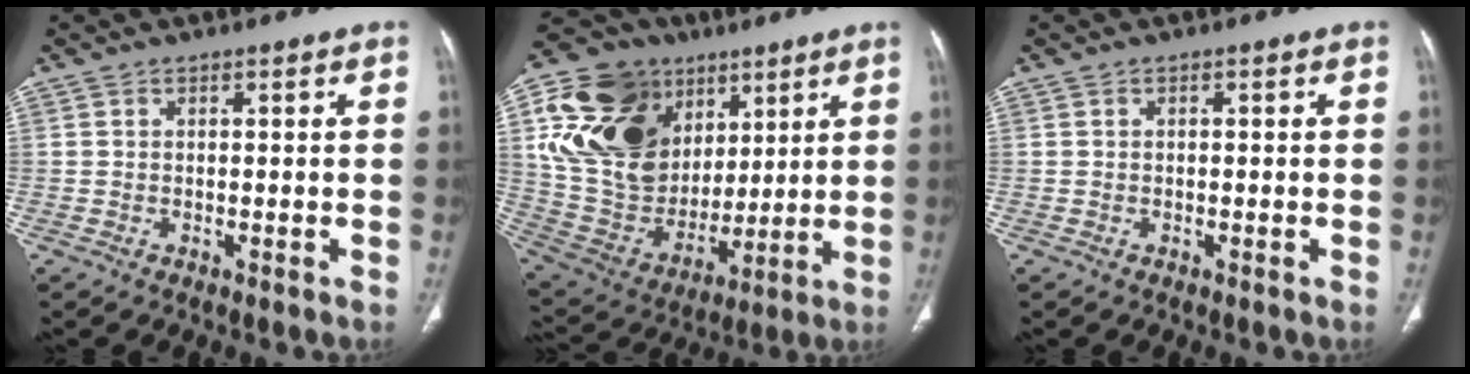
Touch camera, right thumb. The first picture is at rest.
{"total": 26.0, "force": [9.4, 19.1, 15.0], "torque": [-0.262, -0.002, 0.183]}
{"total": 0.0}